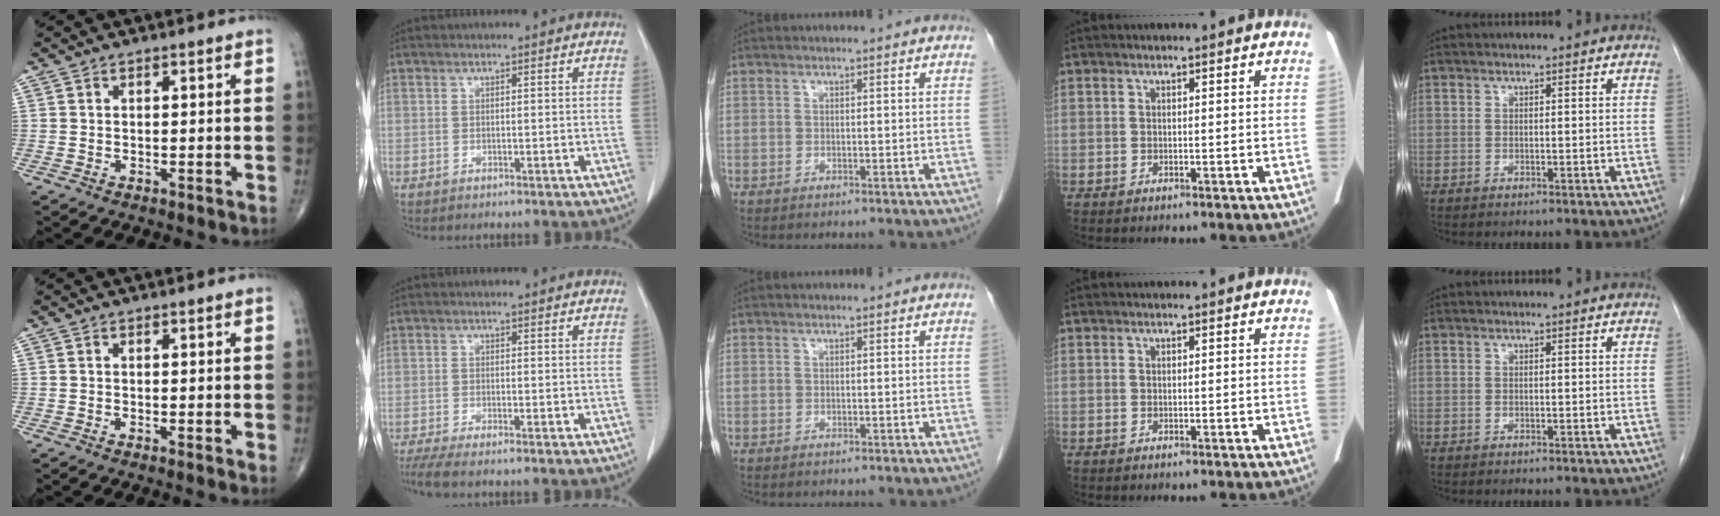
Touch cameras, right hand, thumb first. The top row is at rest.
{"thumb": {"total": 1.3, "force": [0.1, 0.3, 1.2], "torque": [-0.021, -0.005, -0.002]}, "index": {"total": 4.2, "force": [-3.3, -0.1, 2.6], "torque": [-0.048, -0.009, -0.062]}}